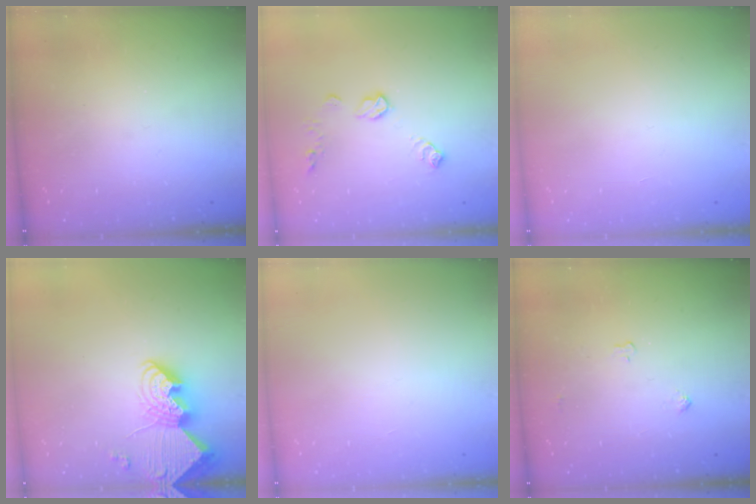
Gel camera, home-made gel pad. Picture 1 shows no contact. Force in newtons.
{"total": 9.0, "press": 9.0, "slide": 0.4}
{"total": 0.0}
{"total": 10.2, "press": 10.1, "slide": 0.7}
{"total": 0.0}
{"total": 3.5, "press": 3.4, "slide": 0.6}